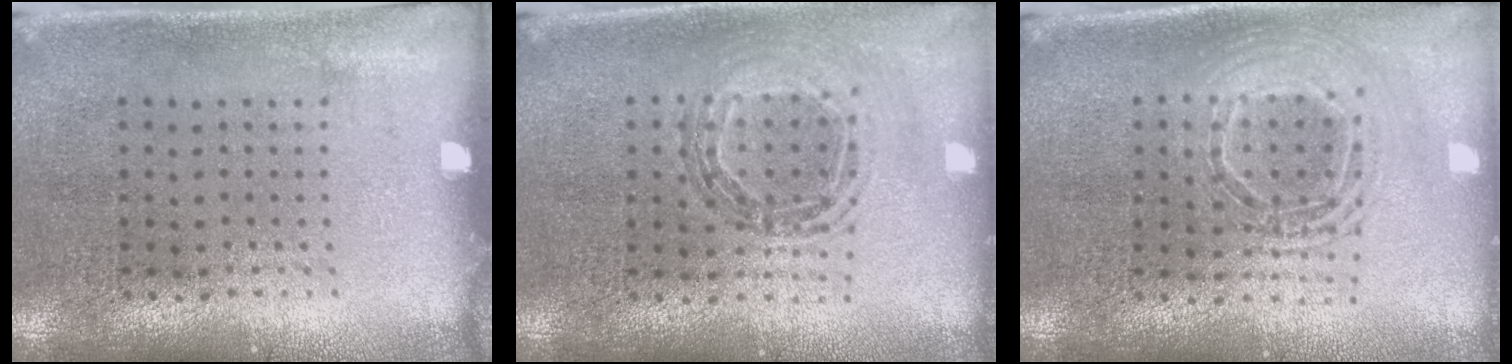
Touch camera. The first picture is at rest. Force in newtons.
{"total": 0.8, "press": 0.8, "slide": 0.1}
{"total": 1.9, "press": 1.5, "slide": 1.1}